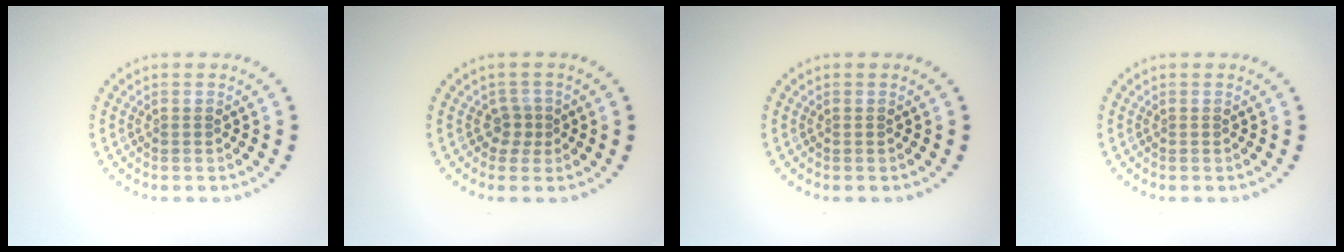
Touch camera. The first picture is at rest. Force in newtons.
{"total": 1.4, "press": 1.0, "slide": 0.9}
{"total": 0.0}
{"total": 0.0}